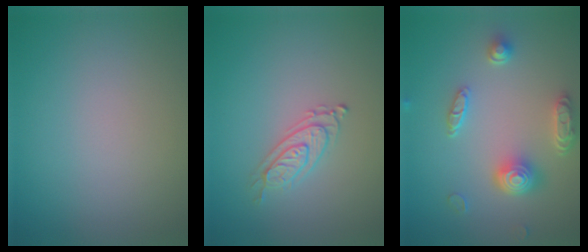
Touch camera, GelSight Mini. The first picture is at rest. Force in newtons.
{"total": 2.3, "press": 2.1, "slide": 0.9}
{"total": 4.6, "press": 3.7, "slide": 2.8}